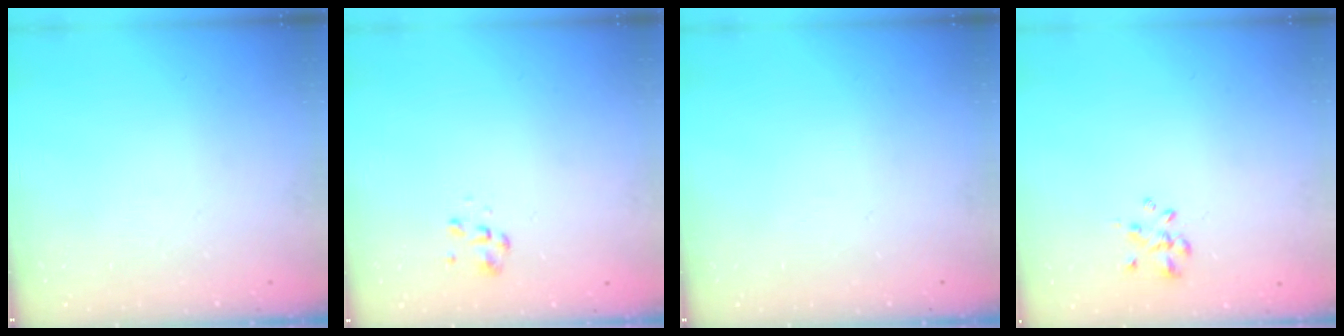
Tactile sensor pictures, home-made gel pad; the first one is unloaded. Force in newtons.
{"total": 2.5, "press": 2.5, "slide": 0.6}
{"total": 0.0}
{"total": 1.0, "press": 0.9, "slide": 0.4}